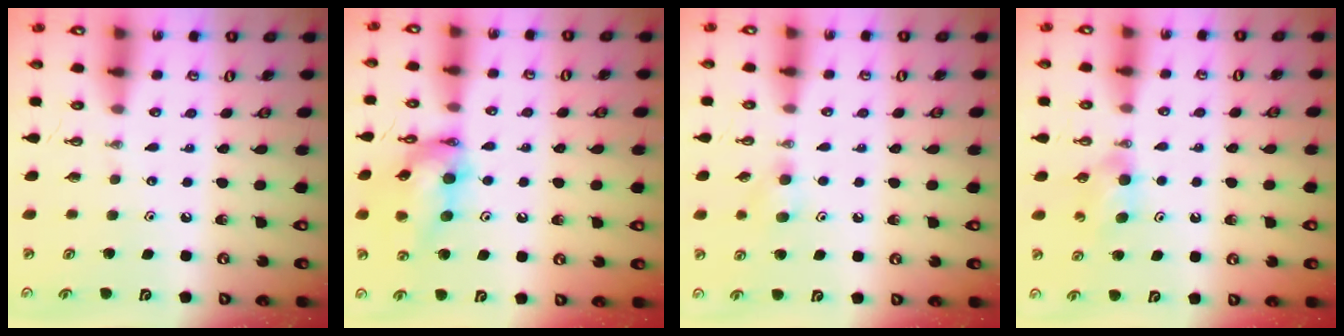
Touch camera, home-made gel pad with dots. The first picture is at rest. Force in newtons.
{"total": 15.5, "press": 15.4, "slide": 1.7}
{"total": 5.2, "press": 5.0, "slide": 1.2}
{"total": 4.8, "press": 4.8, "slide": 0.5}